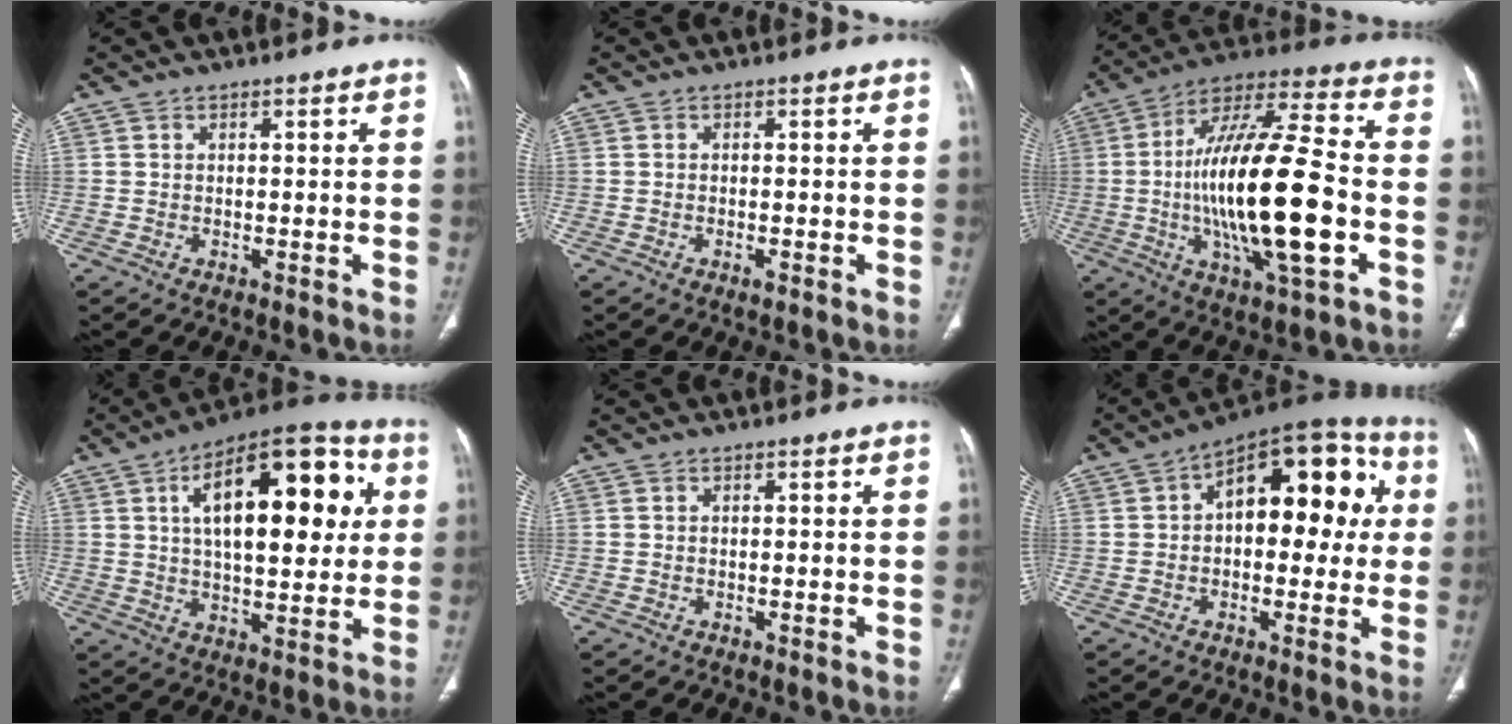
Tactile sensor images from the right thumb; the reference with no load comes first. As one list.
[{"total": 1.1, "force": [-0.6, 0.3, 0.8], "torque": [-0.016, -0.001, -0.009]}, {"total": 24.5, "force": [-3.5, 7.1, 23.2], "torque": [-0.426, 0.023, -0.055]}, {"total": 23.2, "force": [5.8, 10.8, 19.7], "torque": [-0.261, 0.012, 0.080]}, {"total": 0.0}, {"total": 19.4, "force": [3.2, 10.7, 15.9], "torque": [-0.165, 0.037, 0.035]}]